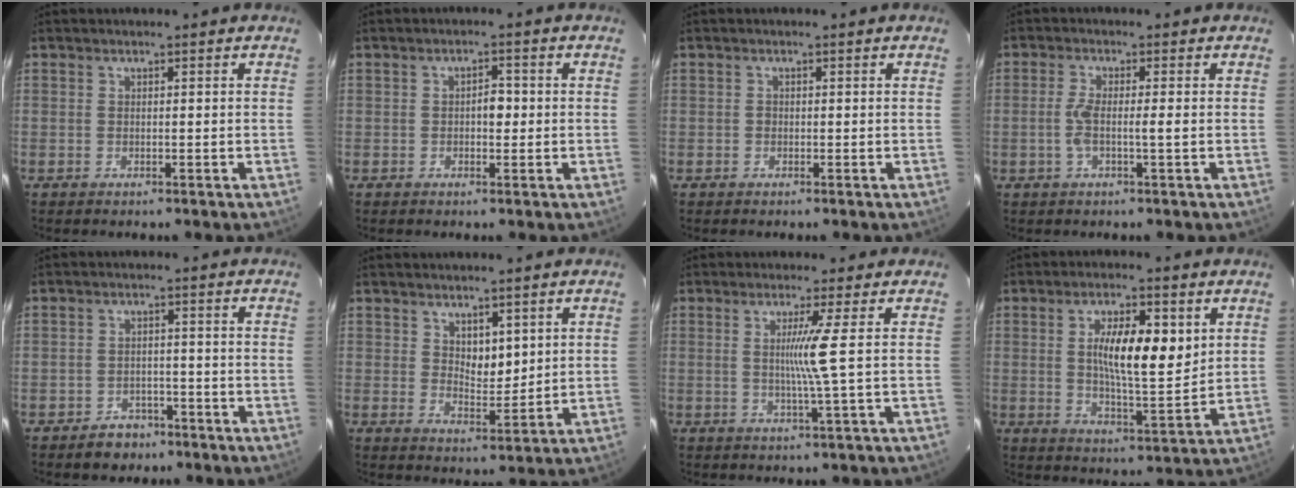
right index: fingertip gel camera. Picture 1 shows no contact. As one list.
[{"total": 2.3, "force": [-0.2, 1.2, 2.0], "torque": [-0.026, 0.006, -0.004]}, {"total": 0.6, "force": [-0.1, 0.5, 0.2], "torque": [-0.002, 0.003, -0.003]}, {"total": 3.5, "force": [-0.6, 0.2, 3.4], "torque": [-0.073, 0.003, -0.011]}, {"total": 4.1, "force": [-2.8, 2.8, 1.1], "torque": [-0.016, 0.008, -0.039]}, {"total": 4.6, "force": [2.0, 2.4, 3.4], "torque": [-0.057, -0.005, 0.041]}, {"total": 4.6, "force": [0.5, -2.0, 4.2], "torque": [-0.078, -0.009, 0.011]}, {"total": 10.9, "force": [2.8, 2.8, 10.2], "torque": [-0.177, 0.001, 0.049]}]